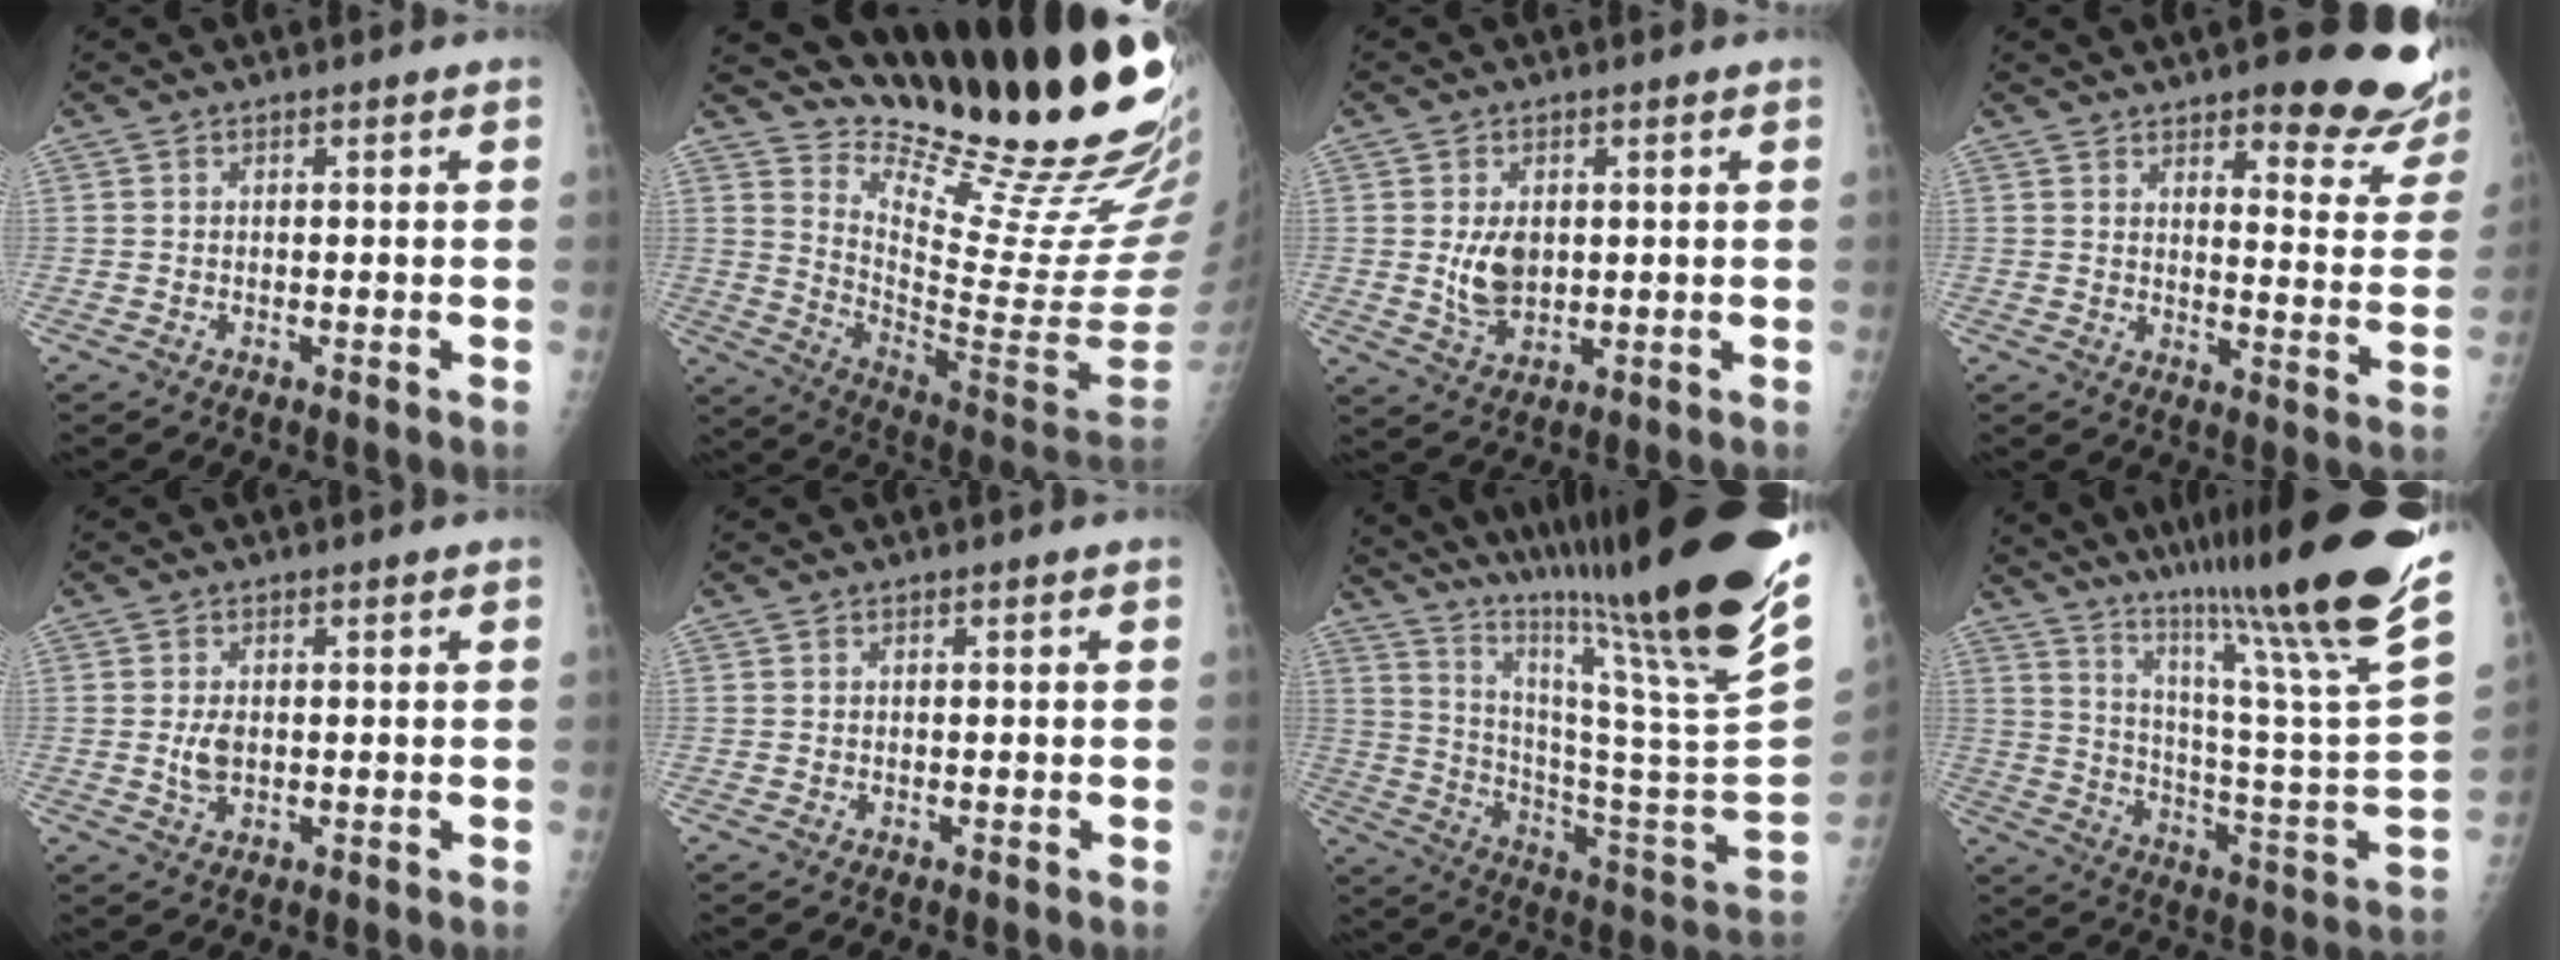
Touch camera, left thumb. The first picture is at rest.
{"total": 26.2, "force": [22.2, 3.3, 13.5], "torque": [-0.171, -0.184, 0.322]}
{"total": 5.8, "force": [0.8, 3.7, 4.4], "torque": [-0.067, -0.013, 0.026]}
{"total": 18.0, "force": [13.0, 5.2, 11.3], "torque": [-0.096, -0.083, 0.152]}
{"total": 3.0, "force": [0.3, 1.6, 2.5], "torque": [-0.048, -0.005, 0.011]}
{"total": 0.0}
{"total": 38.7, "force": [27.5, 2.7, 27.0], "torque": [-0.361, -0.147, 0.408]}
{"total": 35.2, "force": [24.5, 2.9, 25.2], "torque": [-0.339, -0.117, 0.360]}